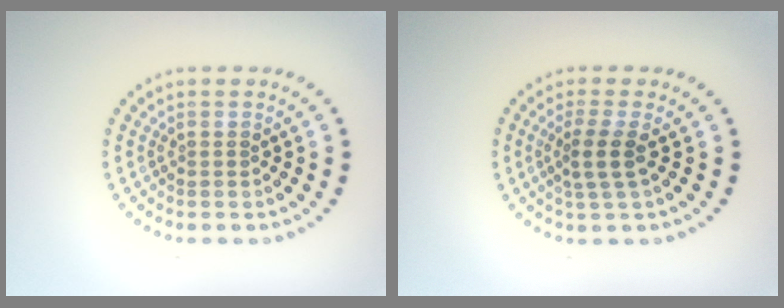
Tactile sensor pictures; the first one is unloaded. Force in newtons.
{"total": 2.2, "press": 1.8, "slide": 1.3}